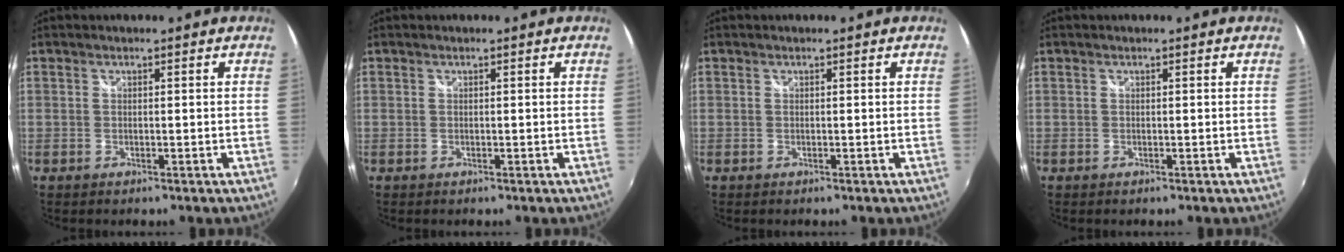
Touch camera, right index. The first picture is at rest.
{"total": 0.0}
{"total": 0.0}
{"total": 0.0}